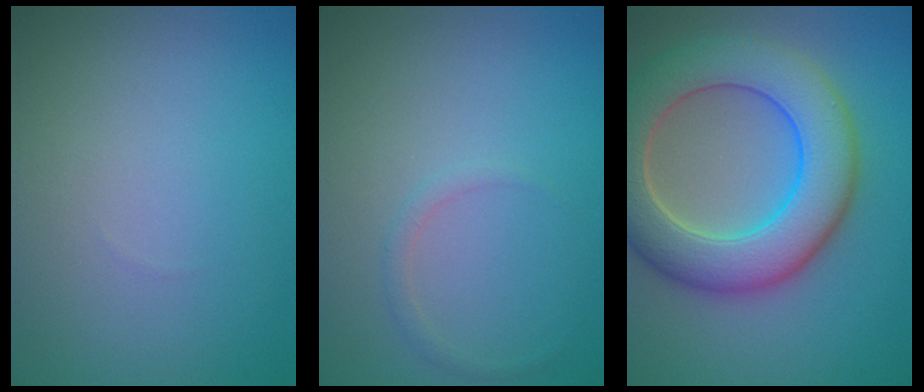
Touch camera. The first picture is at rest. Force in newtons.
{"total": 0.8, "press": 0.8, "slide": 0.1}
{"total": 9.3, "press": 9.3, "slide": 0.6}